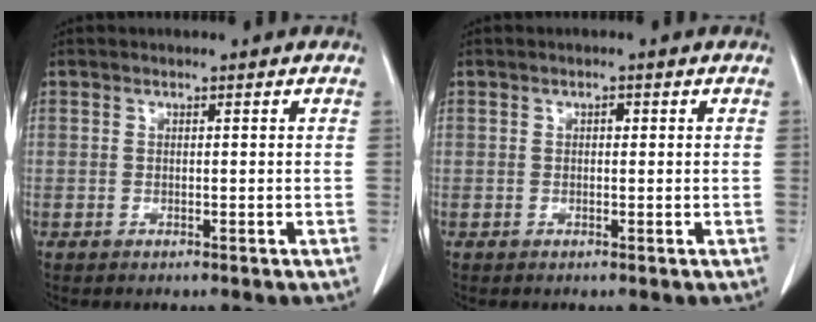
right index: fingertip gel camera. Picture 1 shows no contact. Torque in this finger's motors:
{"motor_torque": [0.10, -0.09, 0.00, 0.01]}